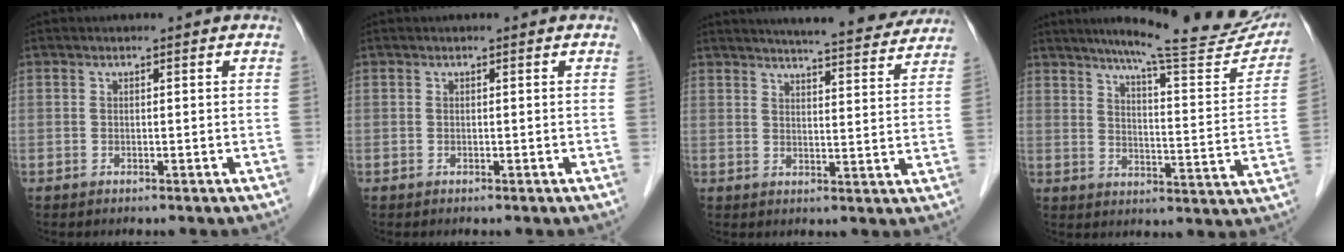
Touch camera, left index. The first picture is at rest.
{"total": 0.0}
{"total": 16.4, "force": [15.2, 1.8, 6.0], "torque": [-0.078, -0.010, 0.184]}
{"total": 21.6, "force": [18.8, 1.9, 10.5], "torque": [-0.138, -0.047, 0.234]}